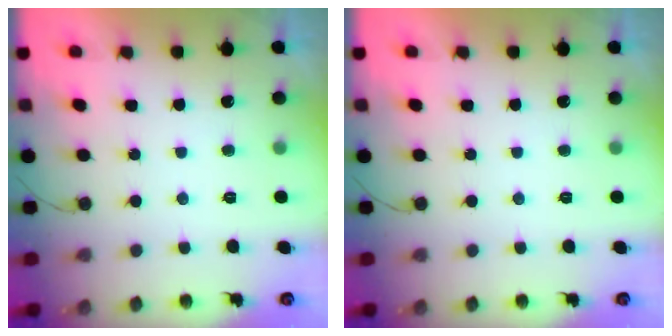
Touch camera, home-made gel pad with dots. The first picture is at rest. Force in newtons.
{"total": 0.0}